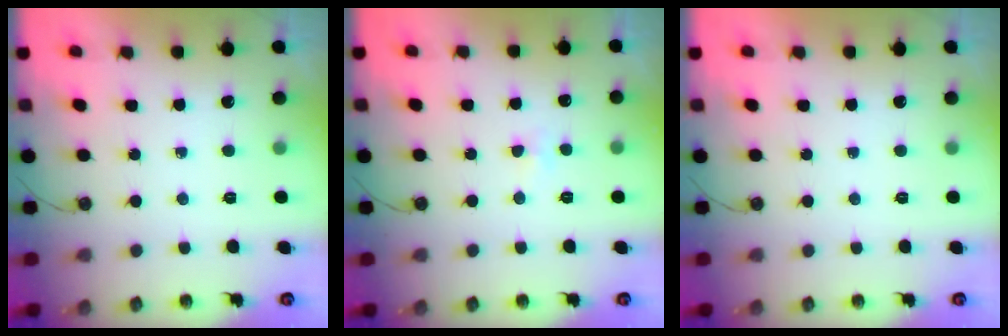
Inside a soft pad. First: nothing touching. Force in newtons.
{"total": 2.9, "press": 2.8, "slide": 0.6}
{"total": 0.0}